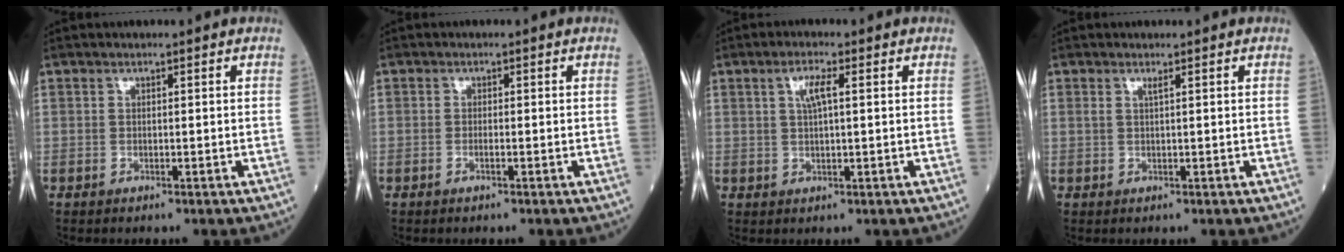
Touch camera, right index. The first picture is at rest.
{"total": 0.7, "force": [-0.4, 0.0, 0.6], "torque": [-0.014, 0.000, -0.006]}
{"total": 3.2, "force": [1.1, 0.7, 3.0], "torque": [-0.058, 0.006, 0.019]}
{"total": 0.8, "force": [0.4, -0.2, 0.7], "torque": [-0.020, 0.000, 0.010]}